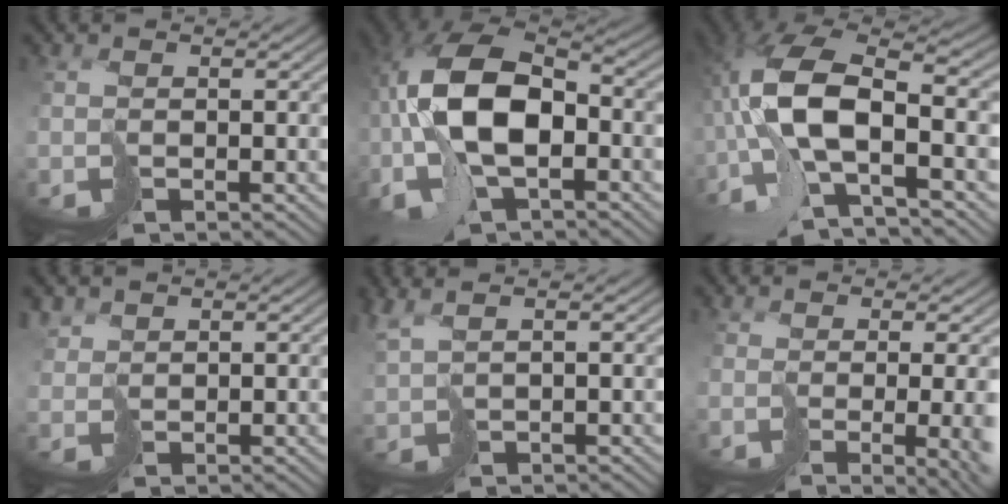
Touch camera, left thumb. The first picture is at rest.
{"total": 12.7, "force": [-1.5, 6.5, 10.9], "torque": [-0.253, 0.002, -0.034]}
{"total": 12.4, "force": [-2.4, 3.9, 11.5], "torque": [-0.249, 0.009, -0.051]}
{"total": 2.3, "force": [1.9, 1.3, 0.0], "torque": [-0.017, -0.001, 0.036]}
{"total": 3.3, "force": [1.9, 0.3, 2.6], "torque": [-0.080, -0.001, 0.038]}
{"total": 7.4, "force": [-1.2, 2.2, 6.9], "torque": [-0.075, -0.029, 0.021]}